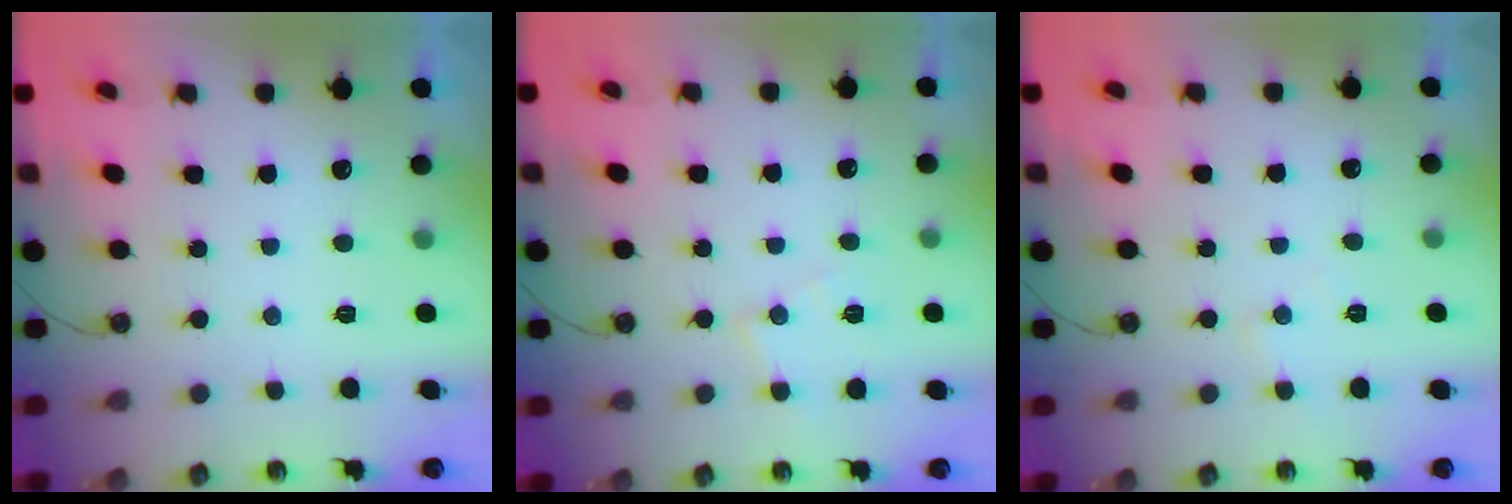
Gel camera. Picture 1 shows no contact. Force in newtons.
{"total": 8.9, "press": 8.9, "slide": 0.6}
{"total": 4.4, "press": 4.3, "slide": 0.6}